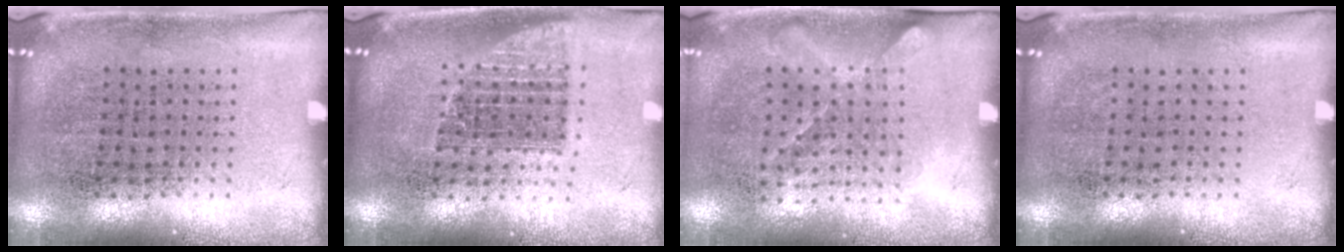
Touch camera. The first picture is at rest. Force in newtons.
{"total": 1.3, "press": 1.1, "slide": 0.8}
{"total": 1.3, "press": 1.0, "slide": 0.8}
{"total": 0.0}